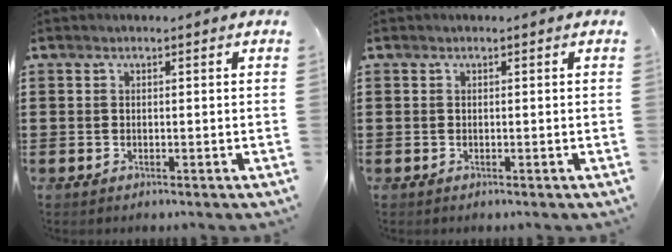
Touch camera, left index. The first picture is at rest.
{"total": 0.0}